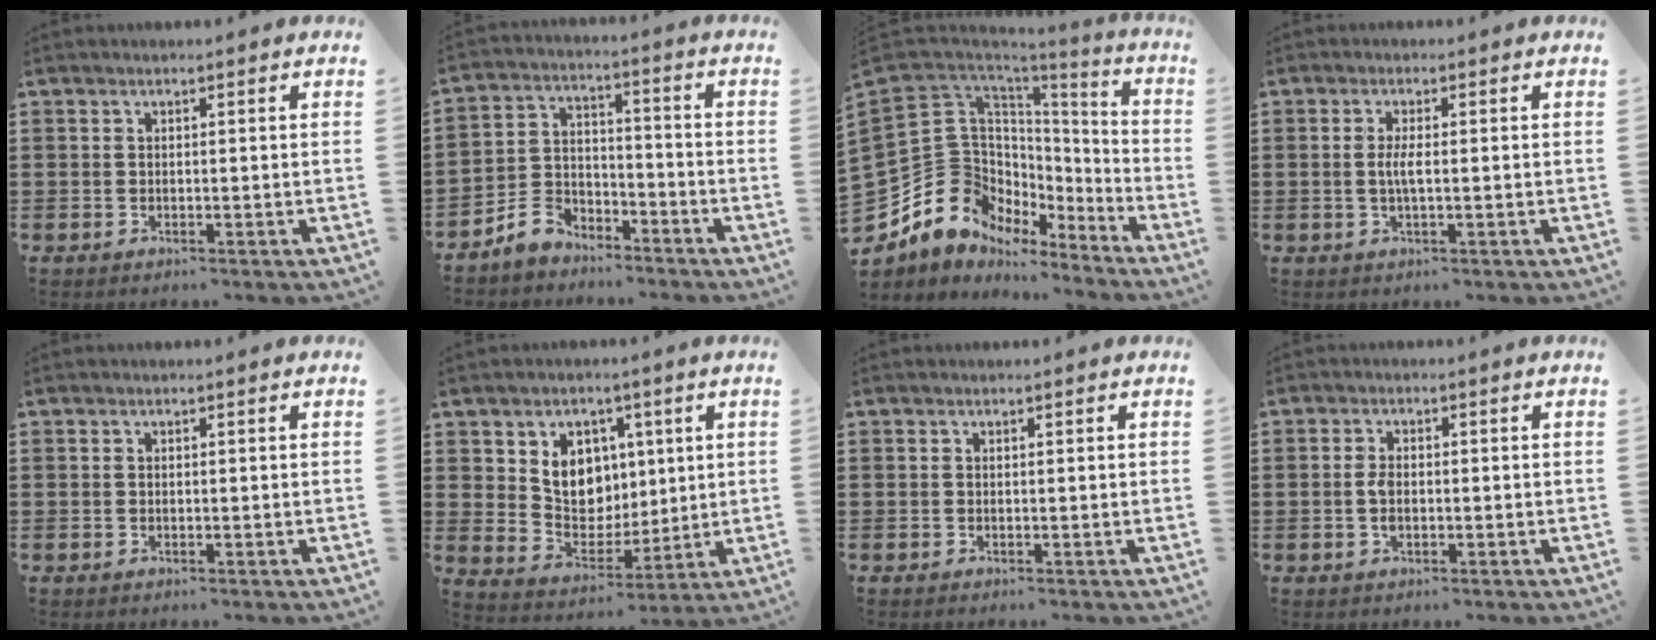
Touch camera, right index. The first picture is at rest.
{"total": 6.2, "force": [-5.3, 2.8, 1.4], "torque": [-0.046, 0.017, -0.110]}
{"total": 14.1, "force": [-3.0, 12.4, 5.9], "torque": [-0.149, -0.020, -0.047]}
{"total": 2.6, "force": [-0.2, 0.4, 2.6], "torque": [-0.055, -0.005, -0.008]}
{"total": 0.0}
{"total": 8.1, "force": [2.9, 7.0, 2.9], "torque": [-0.067, -0.005, 0.055]}
{"total": 0.0}
{"total": 2.3, "force": [-0.3, 1.2, 1.9], "torque": [-0.045, 0.000, -0.008]}